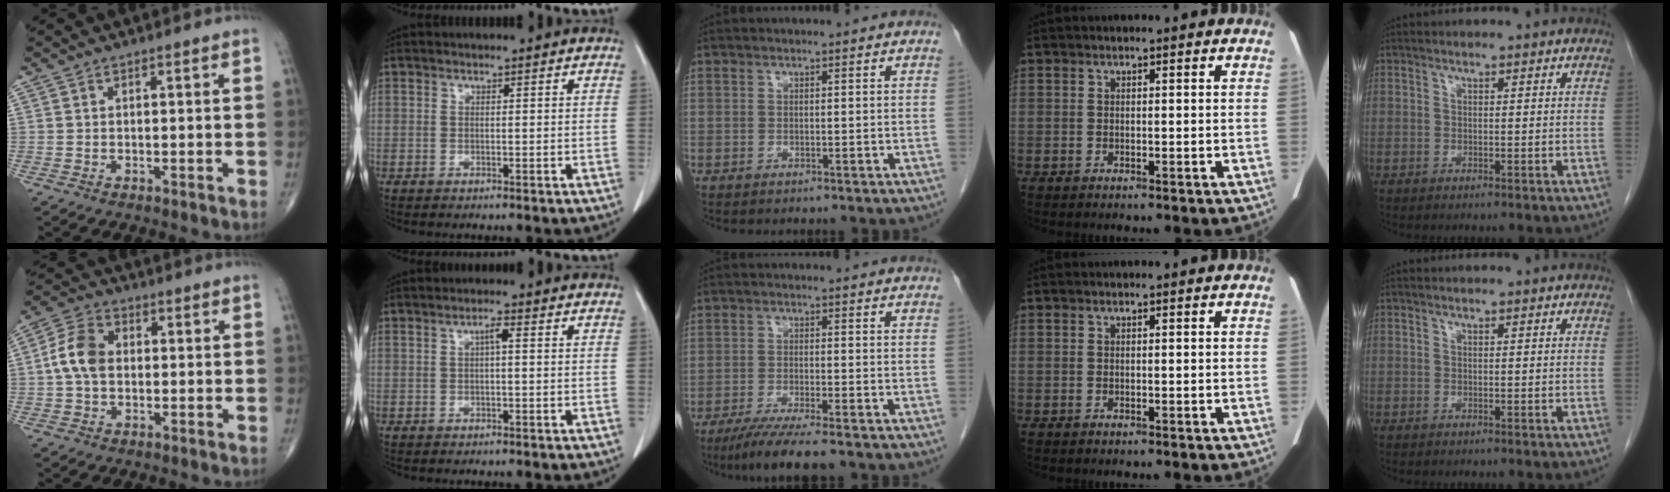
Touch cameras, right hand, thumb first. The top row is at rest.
{"thumb": {"total": 7.8, "force": [0.2, 5.4, 5.6], "torque": [-0.107, 0.021, -0.005]}, "index": {"total": 1.7, "force": [0.3, 0.2, 1.6], "torque": [-0.029, 0.004, 0.005]}, "middle": {"total": 7.5, "force": [-5.9, -0.1, 4.7], "torque": [-0.072, -0.020, -0.094]}}